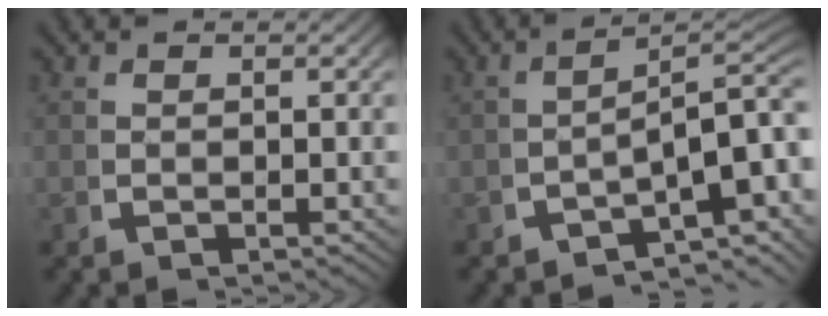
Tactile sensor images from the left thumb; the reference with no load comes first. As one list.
[{"total": 10.2, "force": [-2.5, 5.6, 8.2], "torque": [-0.118, -0.031, -0.028]}]